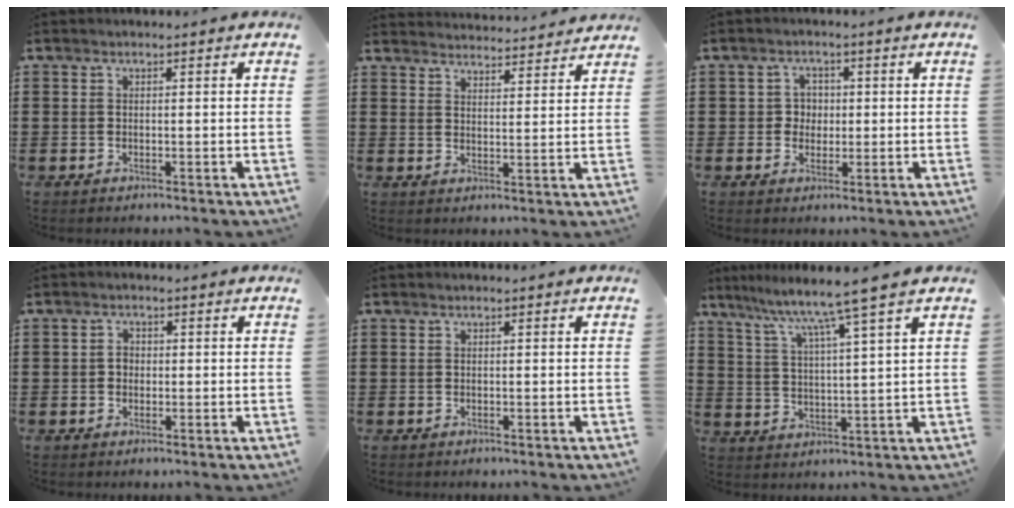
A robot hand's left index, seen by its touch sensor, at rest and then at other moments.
{"total": 3.7, "force": [3.7, -0.2, -0.3], "torque": [0.000, -0.027, 0.064]}
{"total": 2.9, "force": [0.0, 2.7, 0.9], "torque": [-0.023, 0.004, -0.007]}
{"total": 1.4, "force": [0.0, 1.2, 0.8], "torque": [-0.018, 0.007, -0.002]}
{"total": 0.0}
{"total": 6.9, "force": [5.4, -1.6, 3.8], "torque": [-0.097, -0.036, 0.083]}